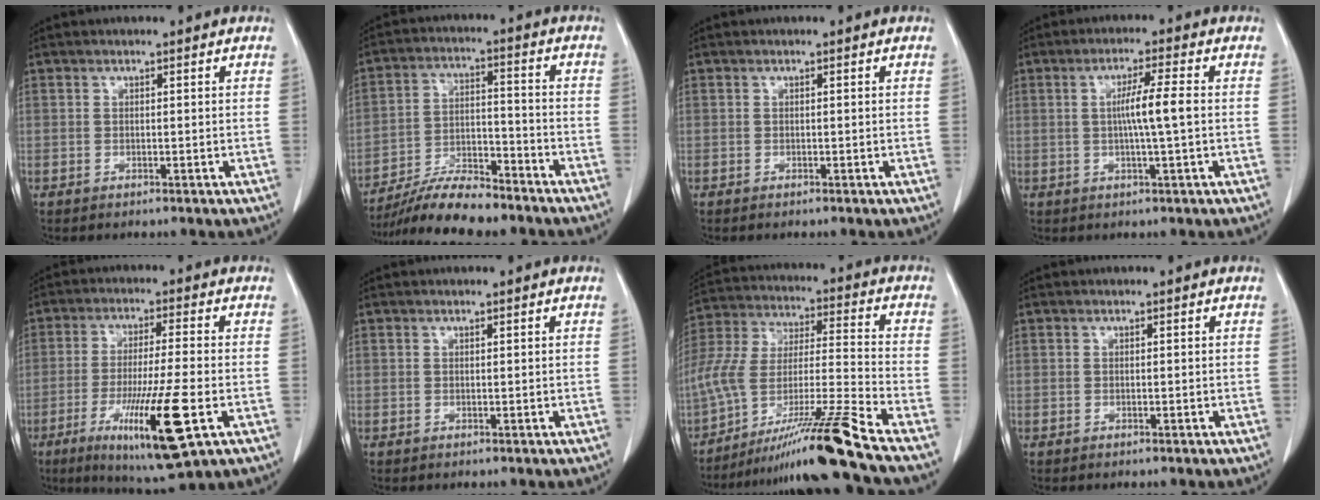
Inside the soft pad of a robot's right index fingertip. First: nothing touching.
{"total": 10.9, "force": [-9.7, 1.8, 4.6], "torque": [-0.079, 0.000, -0.174]}
{"total": 0.0}
{"total": 5.3, "force": [0.0, -0.5, 5.3], "torque": [-0.094, 0.000, 0.000]}
{"total": 14.3, "force": [-5.2, 0.6, 13.3], "torque": [-0.242, -0.040, -0.083]}
{"total": 0.0}
{"total": 17.9, "force": [-13.4, -2.0, 11.7], "torque": [-0.249, -0.008, -0.243]}
{"total": 0.0}